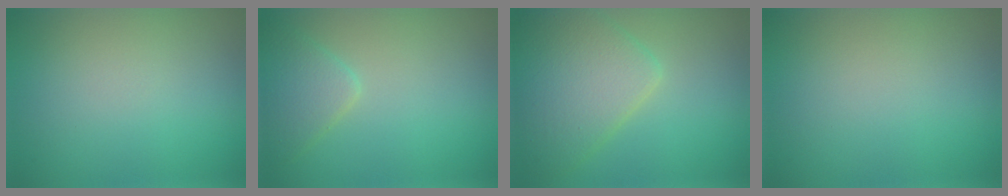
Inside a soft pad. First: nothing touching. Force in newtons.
{"total": 2.7, "press": 2.7, "slide": 0.2}
{"total": 6.3, "press": 6.3, "slide": 0.3}
{"total": 0.0}